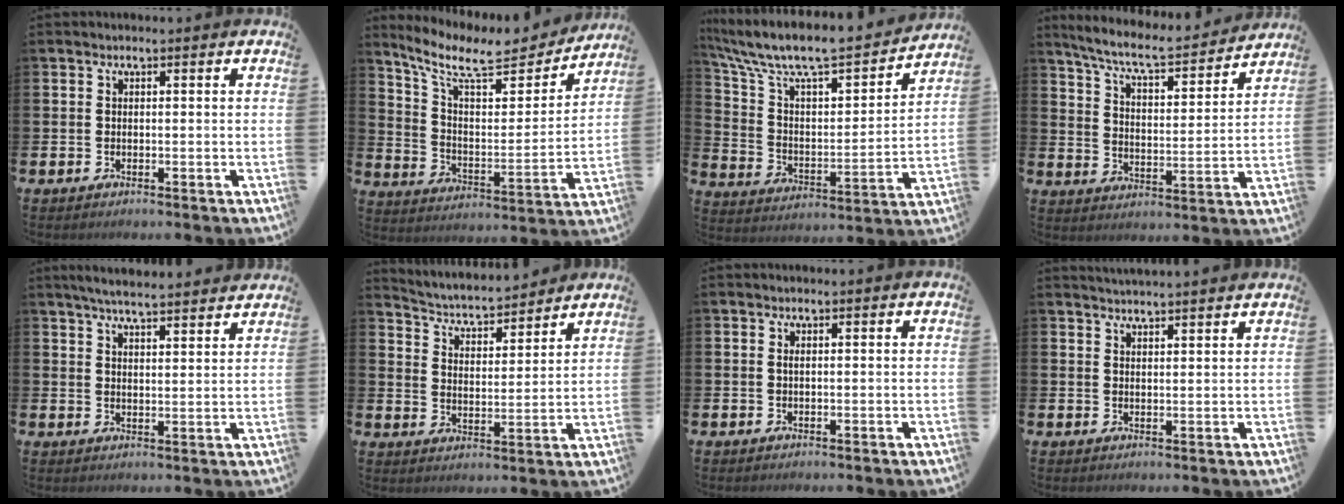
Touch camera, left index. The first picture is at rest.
{"total": 10.5, "force": [9.0, 3.2, 4.5], "torque": [-0.118, -0.059, 0.152]}
{"total": 9.4, "force": [8.2, 2.5, 3.9], "torque": [-0.123, -0.058, 0.136]}
{"total": 7.3, "force": [6.7, 1.2, 2.7], "torque": [-0.087, -0.046, 0.114]}
{"total": 5.2, "force": [5.1, 0.0, 1.2], "torque": [-0.035, -0.025, 0.090]}
{"total": 4.7, "force": [4.6, 1.0, 0.8], "torque": [-0.046, -0.038, 0.075]}
{"total": 0.6, "force": [0.2, 0.1, 0.5], "torque": [-0.008, 0.000, 0.002]}
{"total": 3.1, "force": [3.1, -0.5, 0.0], "torque": [-0.005, -0.015, 0.057]}